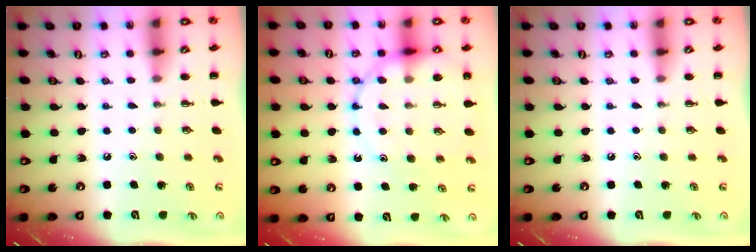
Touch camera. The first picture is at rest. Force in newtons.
{"total": 15.3, "press": 14.9, "slide": 3.7}
{"total": 0.0}